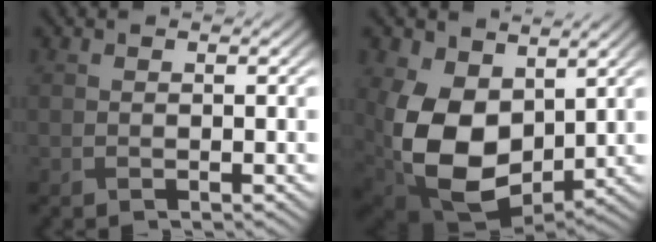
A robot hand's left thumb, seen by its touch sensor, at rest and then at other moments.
{"total": 14.8, "force": [1.4, 10.4, 10.4], "torque": [-0.244, -0.035, 0.037]}